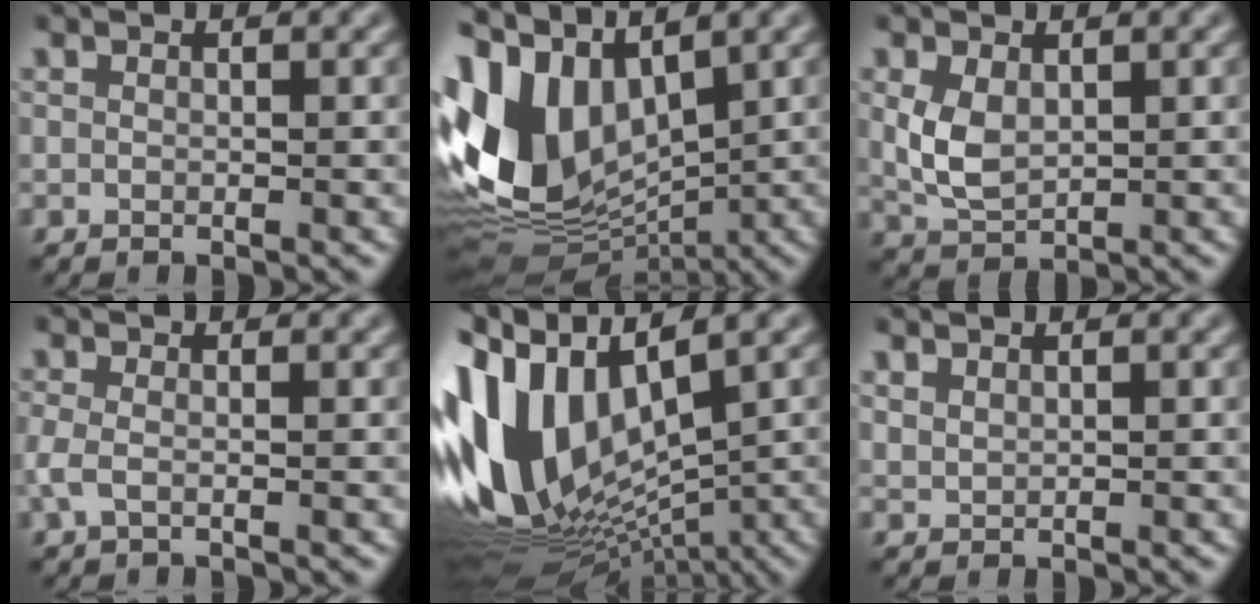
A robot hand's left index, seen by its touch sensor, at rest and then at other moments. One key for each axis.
{"total": 12.4, "fx": 1.5, "fy": 8.5, "fz": 8.9, "tx": -0.215, "ty": 0.004, "tz": 0.027}
{"total": 3.3, "fx": 0.0, "fy": 2.2, "fz": 2.5, "tx": -0.065, "ty": 0.000, "tz": 0.008}
{"total": 1.8, "fx": -0.9, "fy": 0.7, "fz": 1.4, "tx": -0.036, "ty": -0.003, "tz": -0.021}
{"total": 15.3, "fx": 0.5, "fy": 8.5, "fz": 12.8, "tx": -0.277, "ty": 0.015, "tz": 0.018}
{"total": 0.8, "fx": 0.6, "fy": 0.3, "fz": 0.2, "tx": -0.010, "ty": 0.003, "tz": 0.020}